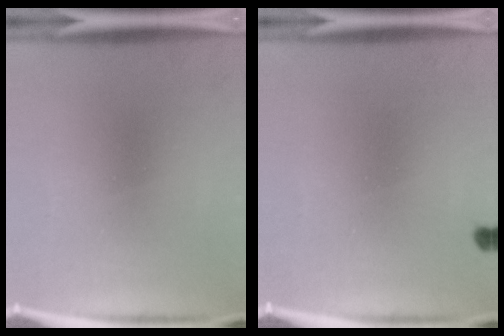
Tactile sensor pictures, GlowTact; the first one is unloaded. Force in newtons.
{"total": 0.8}